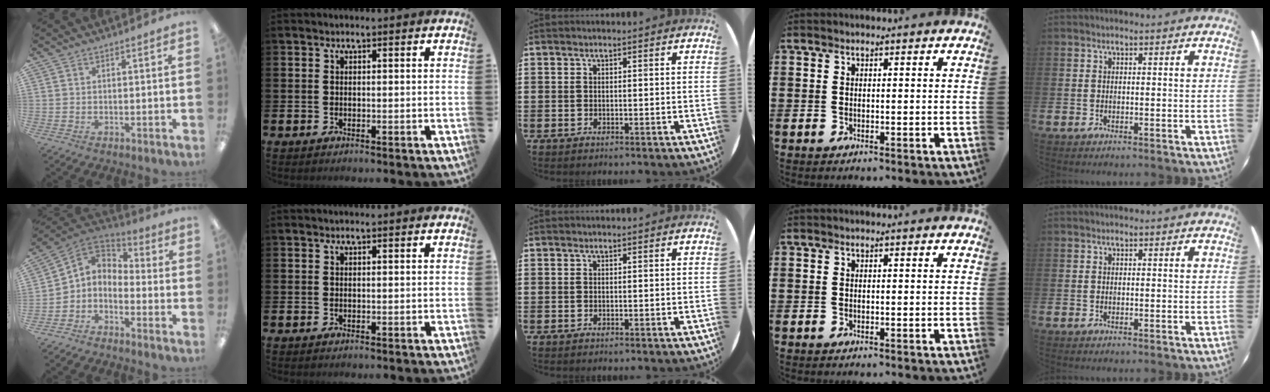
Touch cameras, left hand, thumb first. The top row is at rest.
{"thumb": {"total": 5.6, "force": [-2.4, 4.5, 2.2], "torque": [-0.043, 0.018, -0.044]}}